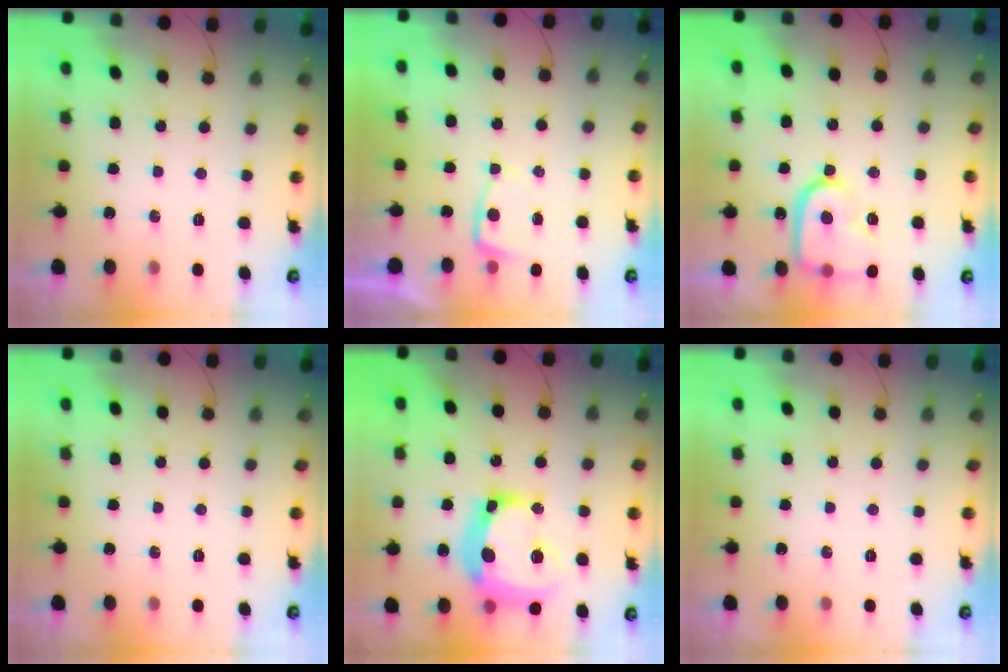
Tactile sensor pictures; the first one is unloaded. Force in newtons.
{"total": 2.3, "press": 2.2, "slide": 0.4}
{"total": 14.9, "press": 14.8, "slide": 1.4}
{"total": 0.0}
{"total": 19.0, "press": 18.8, "slide": 2.2}
{"total": 0.0}